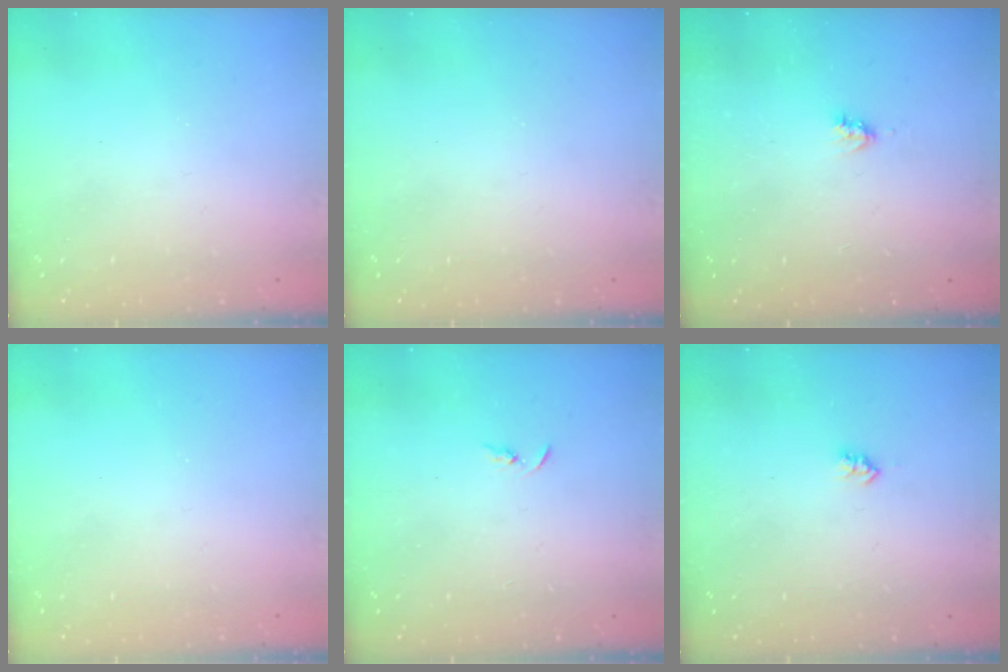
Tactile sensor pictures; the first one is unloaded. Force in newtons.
{"total": 0.0}
{"total": 2.6, "press": 2.6, "slide": 0.4}
{"total": 0.0}
{"total": 2.4, "press": 2.3, "slide": 0.2}
{"total": 2.6, "press": 2.5, "slide": 0.4}